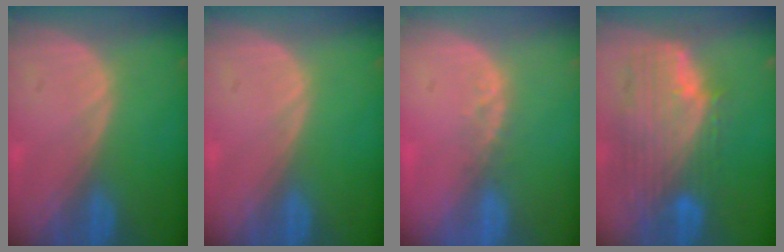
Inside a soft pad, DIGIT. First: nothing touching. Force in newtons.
{"total": 0.0}
{"total": 2.1, "press": 1.8, "slide": 1.1}
{"total": 11.6, "press": 9.9, "slide": 6.1}